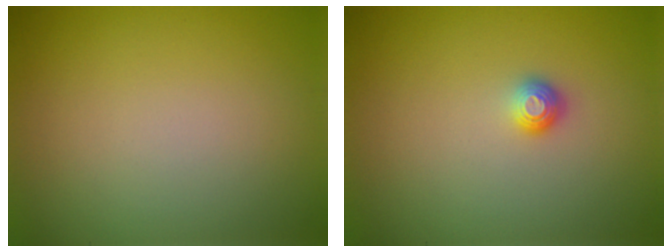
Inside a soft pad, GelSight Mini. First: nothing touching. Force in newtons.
{"total": 1.1, "press": 1.0, "slide": 0.4}